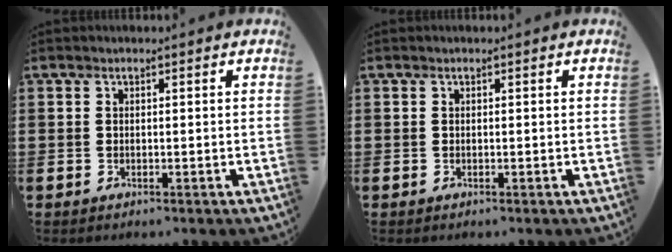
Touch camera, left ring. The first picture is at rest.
{"total": 0.0}